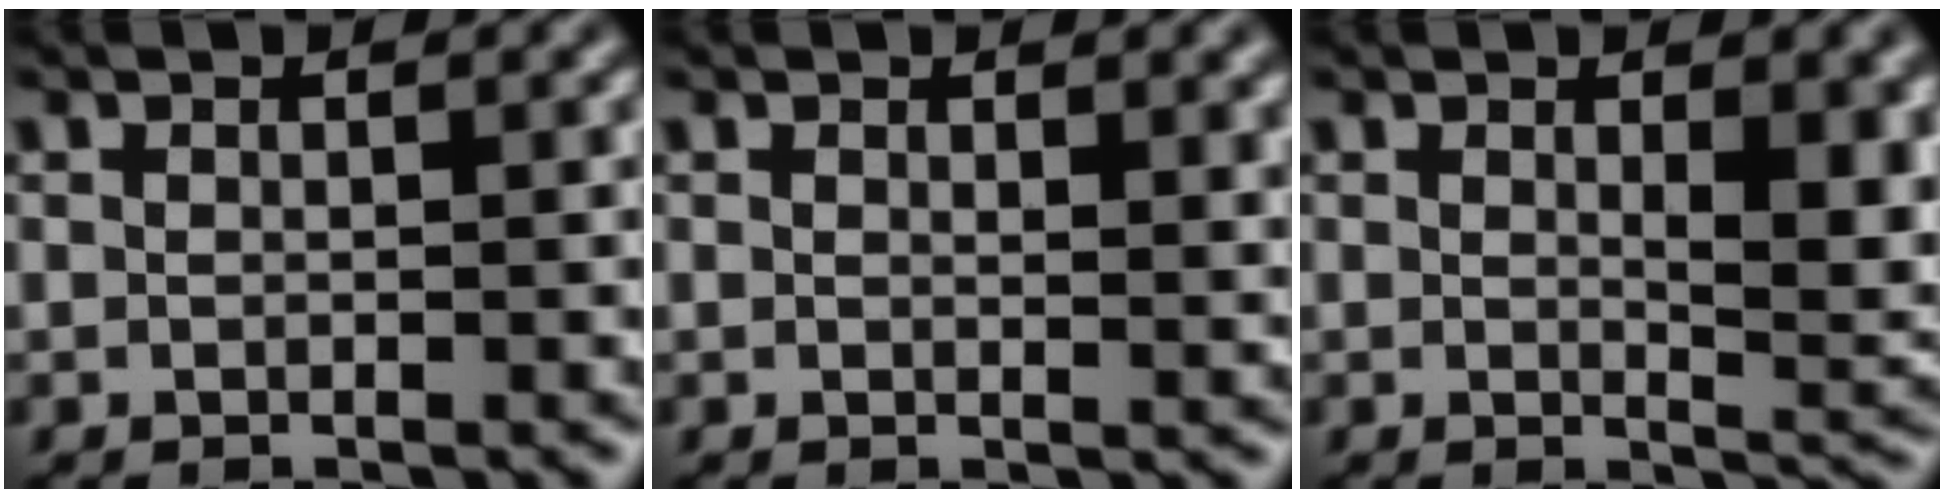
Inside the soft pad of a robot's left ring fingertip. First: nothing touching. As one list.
[{"total": 1.3, "force": [0.9, 0.4, 0.9], "torque": [-0.009, -0.003, 0.015]}, {"total": 4.7, "force": [1.1, 1.7, 4.3], "torque": [-0.052, -0.007, 0.023]}]